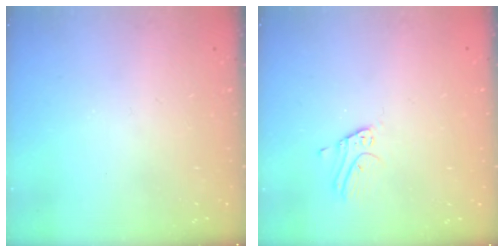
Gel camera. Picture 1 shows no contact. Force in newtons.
{"total": 4.3, "press": 4.3, "slide": 0.4}